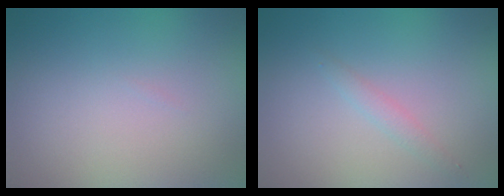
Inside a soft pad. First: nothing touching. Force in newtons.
{"total": 1.0, "press": 1.0, "slide": 0.0}